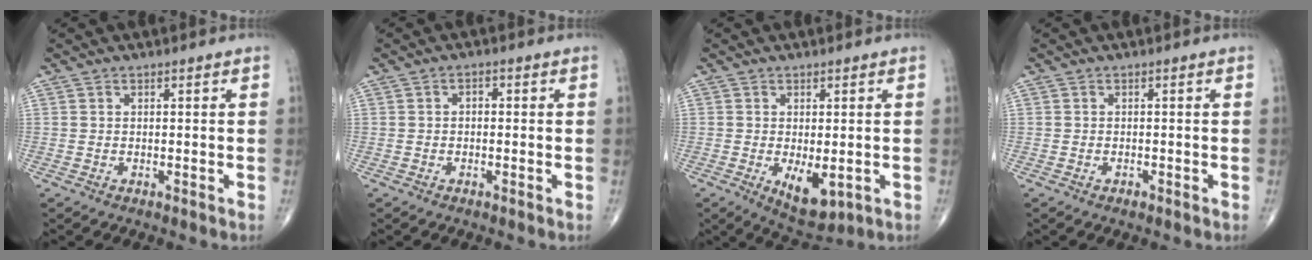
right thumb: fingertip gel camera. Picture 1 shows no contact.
{"total": 1.4, "force": [0.0, 0.9, 1.1], "torque": [-0.013, 0.008, -0.005]}
{"total": 6.5, "force": [-1.5, 3.1, 5.5], "torque": [-0.076, -0.013, -0.010]}
{"total": 0.6, "force": [-0.4, 0.4, 0.3], "torque": [-0.003, 0.003, -0.007]}